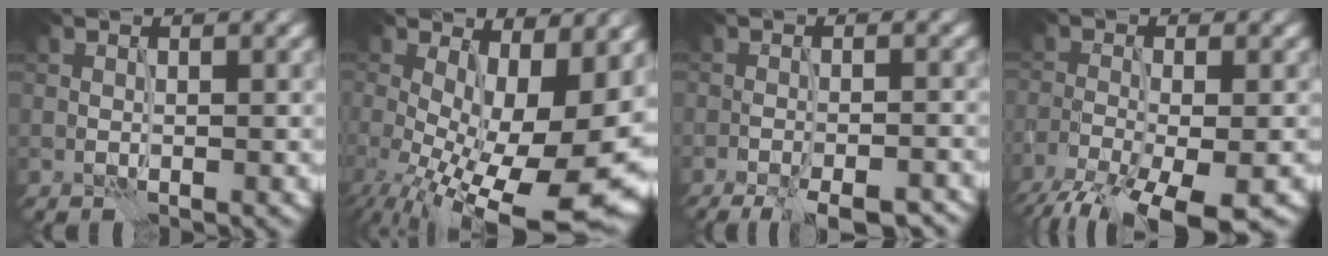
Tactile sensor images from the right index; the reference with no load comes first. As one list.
[{"total": 15.5, "force": [-2.3, 6.7, 13.8], "torque": [-0.197, -0.038, -0.010]}, {"total": 7.1, "force": [-5.3, 1.8, 4.4], "torque": [-0.053, -0.013, -0.068]}, {"total": 8.4, "force": [-6.0, 2.4, 5.4], "torque": [-0.109, -0.039, -0.103]}]